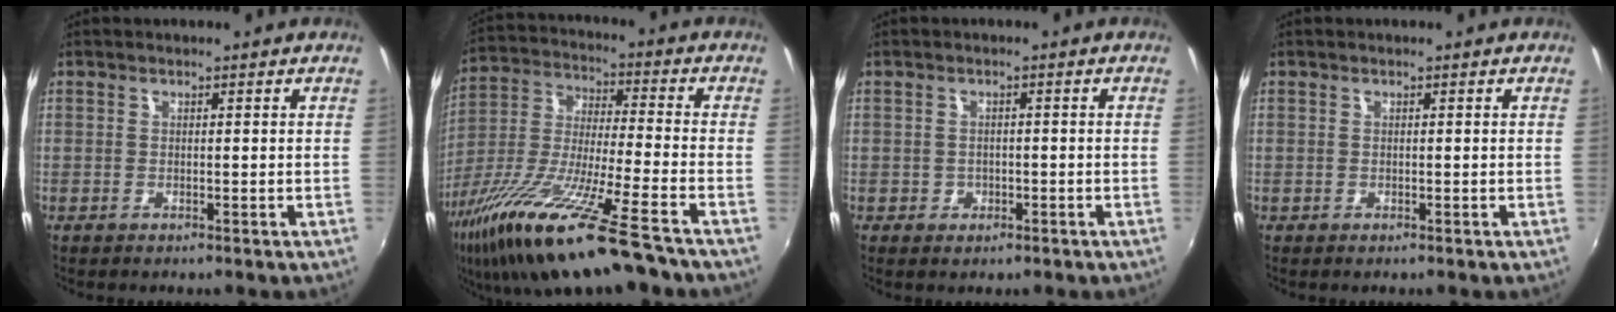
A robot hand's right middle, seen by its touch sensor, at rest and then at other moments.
{"total": 21.4, "force": [-14.2, 1.8, 15.9], "torque": [-0.309, -0.059, -0.256]}
{"total": 2.1, "force": [-0.8, 1.8, 0.5], "torque": [-0.011, -0.003, -0.011]}
{"total": 0.0}